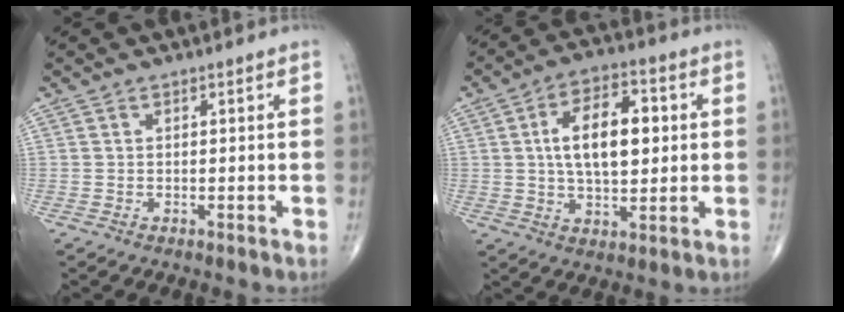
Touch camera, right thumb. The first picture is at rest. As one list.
[{"total": 13.4, "force": [1.9, 7.0, 11.3], "torque": [-0.169, 0.007, 0.028]}]